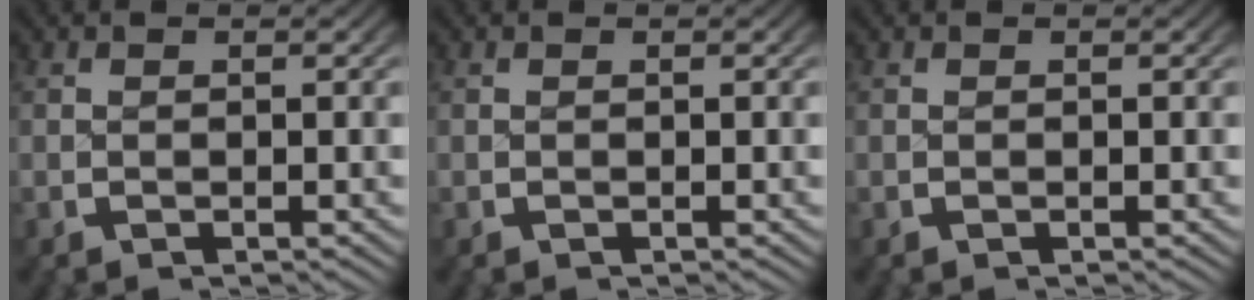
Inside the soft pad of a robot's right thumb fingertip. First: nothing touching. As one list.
[{"total": 0.0}, {"total": 0.0}]